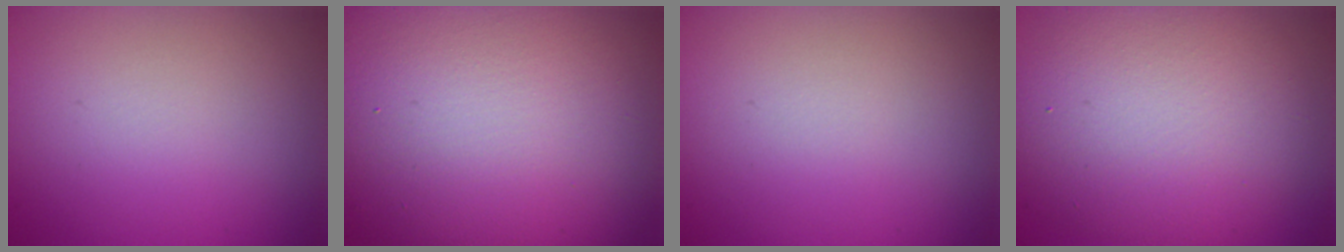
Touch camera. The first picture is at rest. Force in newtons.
{"total": 18.7, "press": 18.7, "slide": 1.0}
{"total": 0.0}
{"total": 9.3, "press": 9.3, "slide": 0.5}